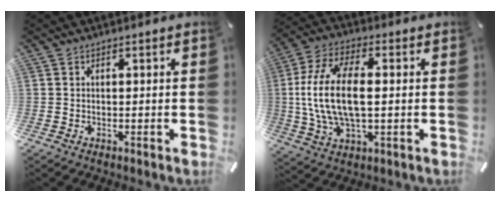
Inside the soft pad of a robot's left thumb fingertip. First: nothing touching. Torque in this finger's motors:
{"motor_torque": [0.52, 2.21, 1.57, -1.19, 0.75]}